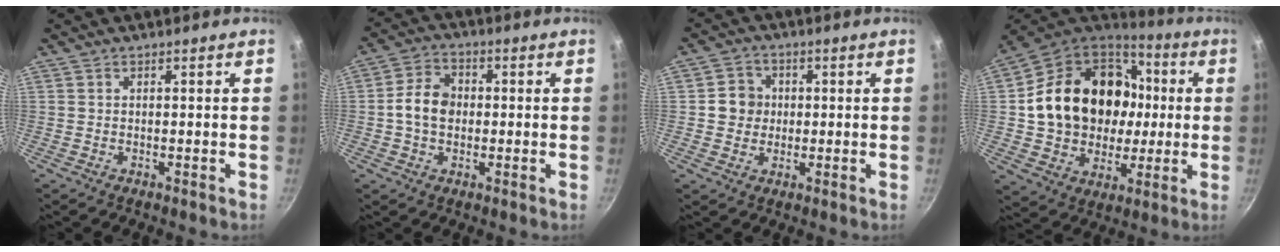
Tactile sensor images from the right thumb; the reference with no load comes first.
{"total": 7.5, "force": [-0.2, 5.7, 4.9], "torque": [-0.071, 0.020, -0.015]}
{"total": 5.3, "force": [0.3, 5.0, 1.8], "torque": [0.003, 0.006, -0.004]}
{"total": 25.6, "force": [2.4, 20.4, 15.2], "torque": [-0.249, 0.039, 0.055]}